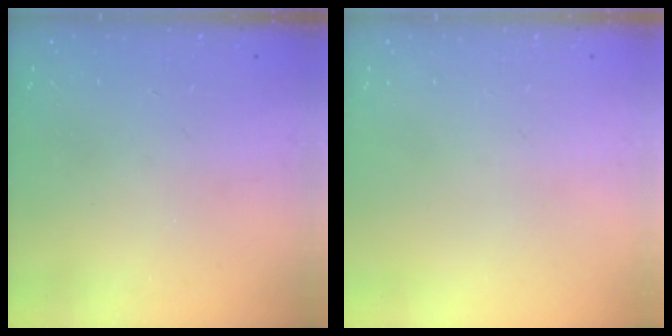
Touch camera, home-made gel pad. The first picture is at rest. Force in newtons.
{"total": 0.0}